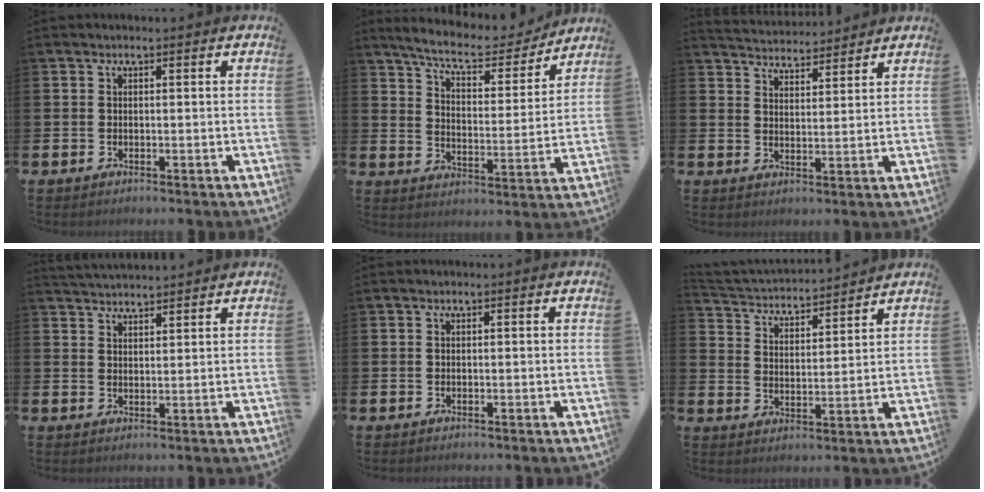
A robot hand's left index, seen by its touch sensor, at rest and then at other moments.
{"total": 8.6, "force": [7.9, 1.5, 2.9], "torque": [-0.079, -0.053, 0.134]}
{"total": 4.4, "force": [4.4, 0.3, -0.4], "torque": [-0.004, -0.030, 0.079]}
{"total": 3.3, "force": [3.3, 0.2, 0.0], "torque": [-0.005, -0.016, 0.061]}
{"total": 0.0}
{"total": 3.7, "force": [3.6, 0.8, 0.1], "torque": [-0.025, -0.033, 0.058]}